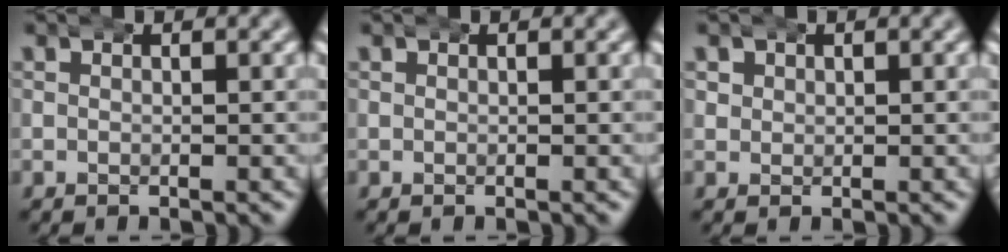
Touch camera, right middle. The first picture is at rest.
{"total": 0.0}
{"total": 1.7, "force": [0.5, 1.5, 0.5], "torque": [-0.012, -0.004, 0.013]}